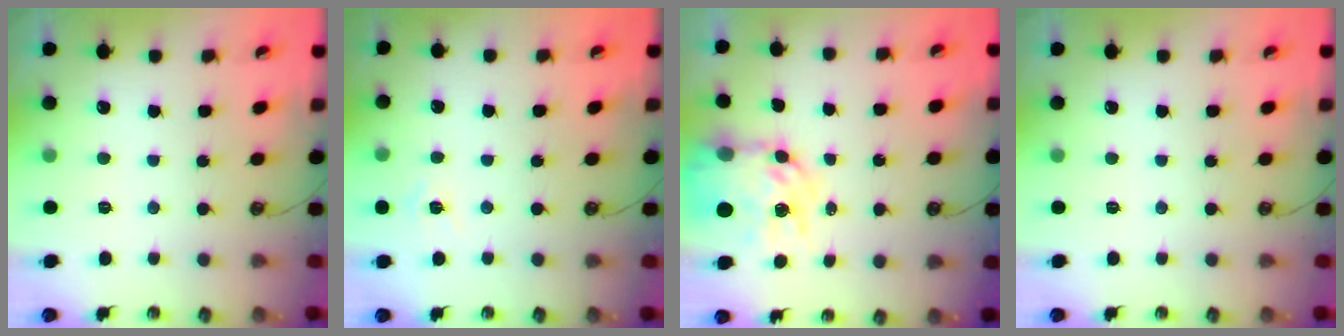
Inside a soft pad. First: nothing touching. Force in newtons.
{"total": 4.3, "press": 4.2, "slide": 0.4}
{"total": 12.3, "press": 12.3, "slide": 1.0}
{"total": 0.0}